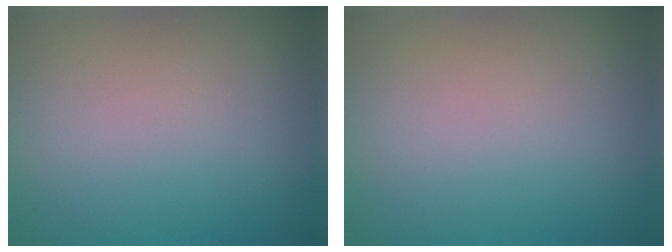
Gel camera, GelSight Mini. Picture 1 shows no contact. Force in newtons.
{"total": 0.0}